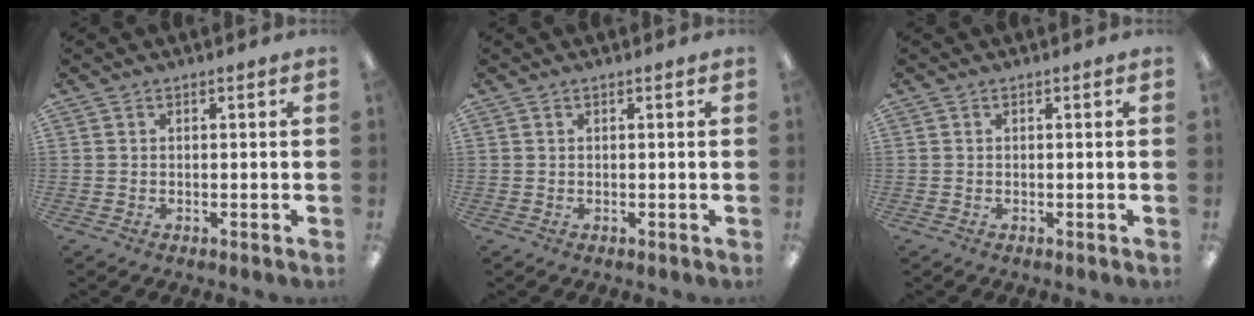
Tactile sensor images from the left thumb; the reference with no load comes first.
{"total": 0.0}
{"total": 0.0}